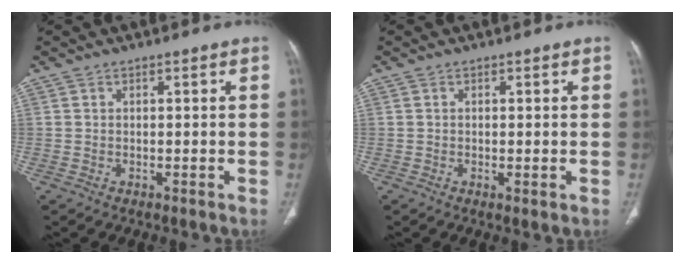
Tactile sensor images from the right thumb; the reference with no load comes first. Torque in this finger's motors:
{"motor_torque": [-0.20, -0.05, -0.41, 0.00, -0.04]}